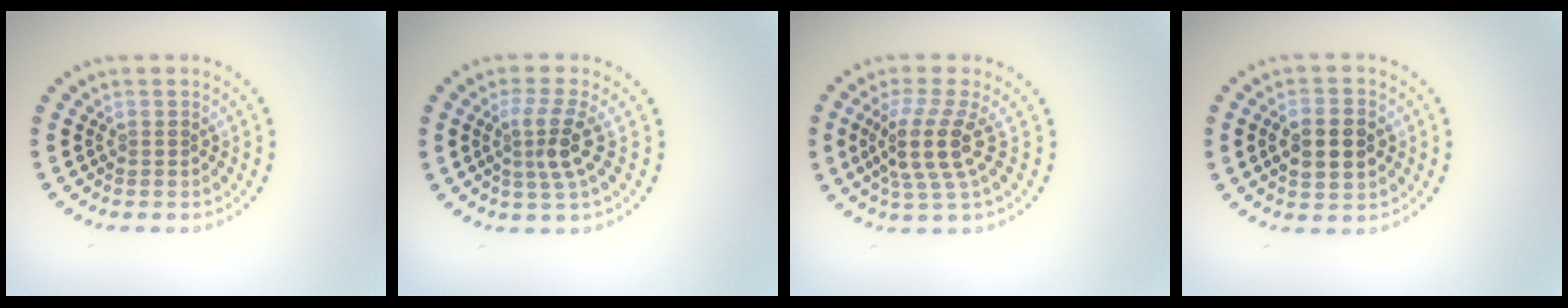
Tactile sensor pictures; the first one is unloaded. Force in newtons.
{"total": 2.9, "press": 2.4, "slide": 1.6}
{"total": 4.0, "press": 3.0, "slide": 2.6}
{"total": 4.5, "press": 4.5, "slide": 0.3}